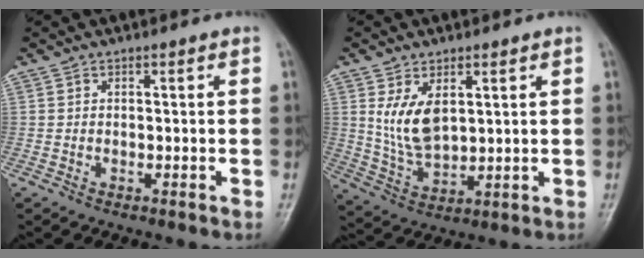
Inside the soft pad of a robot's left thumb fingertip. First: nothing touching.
{"total": 8.4, "force": [2.6, 4.9, 6.3], "torque": [-0.106, -0.019, 0.065]}